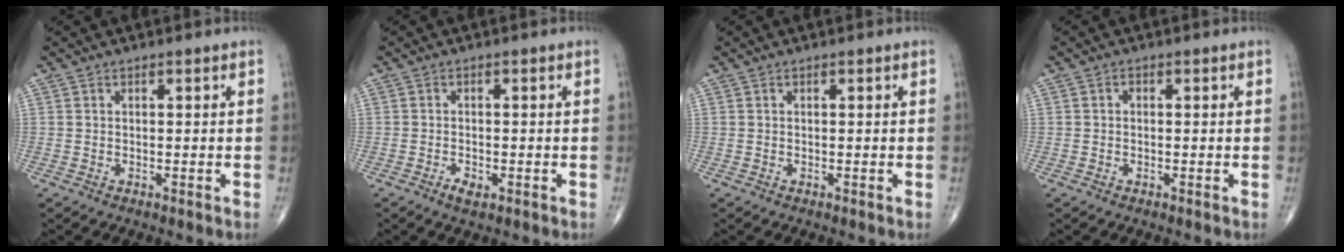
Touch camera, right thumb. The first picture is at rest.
{"total": 2.1, "force": [-1.1, 1.0, 1.5], "torque": [-0.027, 0.001, -0.017]}
{"total": 0.0}
{"total": 0.6, "force": [-0.1, 0.5, 0.3], "torque": [-0.003, 0.002, -0.007]}